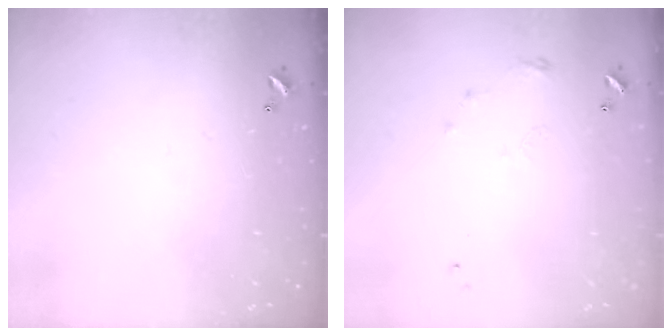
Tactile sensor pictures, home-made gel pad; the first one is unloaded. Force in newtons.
{"total": 6.3, "press": 6.3, "slide": 0.9}